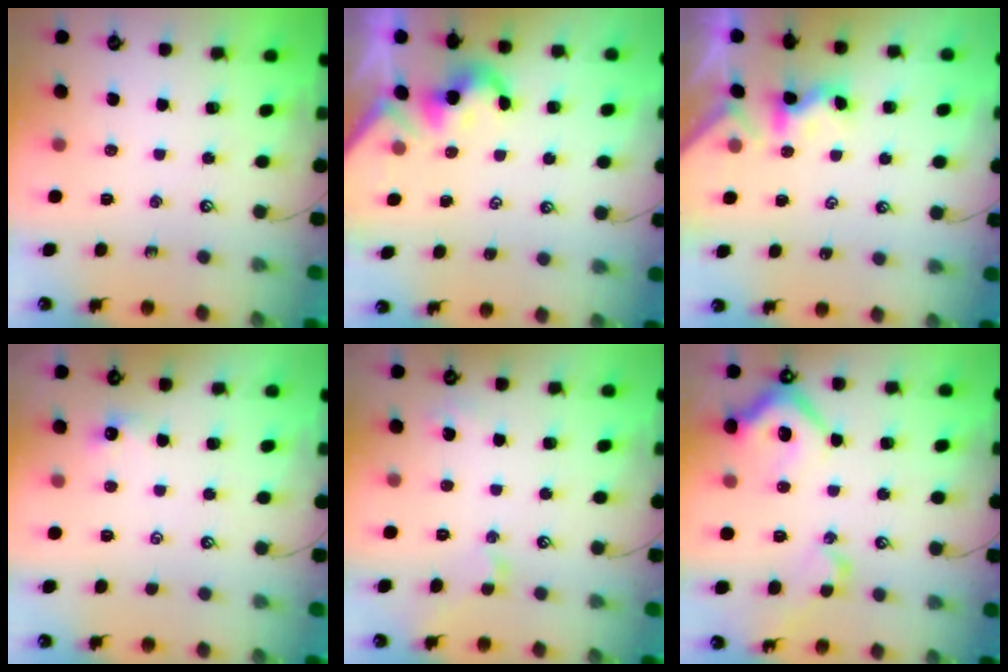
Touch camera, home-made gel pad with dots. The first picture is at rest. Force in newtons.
{"total": 1.8, "press": 1.8, "slide": 0.2}
{"total": 1.7, "press": 1.7, "slide": 0.5}
{"total": 0.6, "press": 0.3, "slide": 0.5}
{"total": 2.3, "press": 2.3, "slide": 0.6}
{"total": 12.5, "press": 12.4, "slide": 2.0}